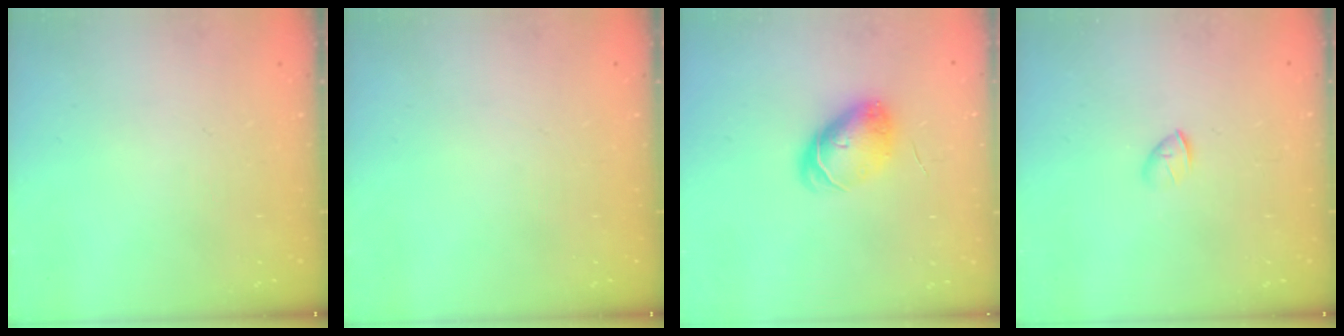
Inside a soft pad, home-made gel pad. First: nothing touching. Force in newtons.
{"total": 0.0}
{"total": 7.8, "press": 7.7, "slide": 0.5}
{"total": 1.7, "press": 1.6, "slide": 0.6}